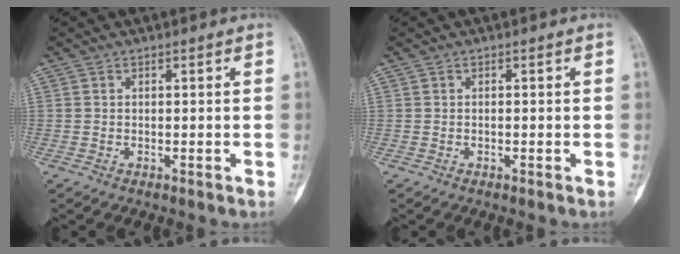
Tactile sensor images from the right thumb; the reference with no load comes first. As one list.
[{"total": 0.0}]